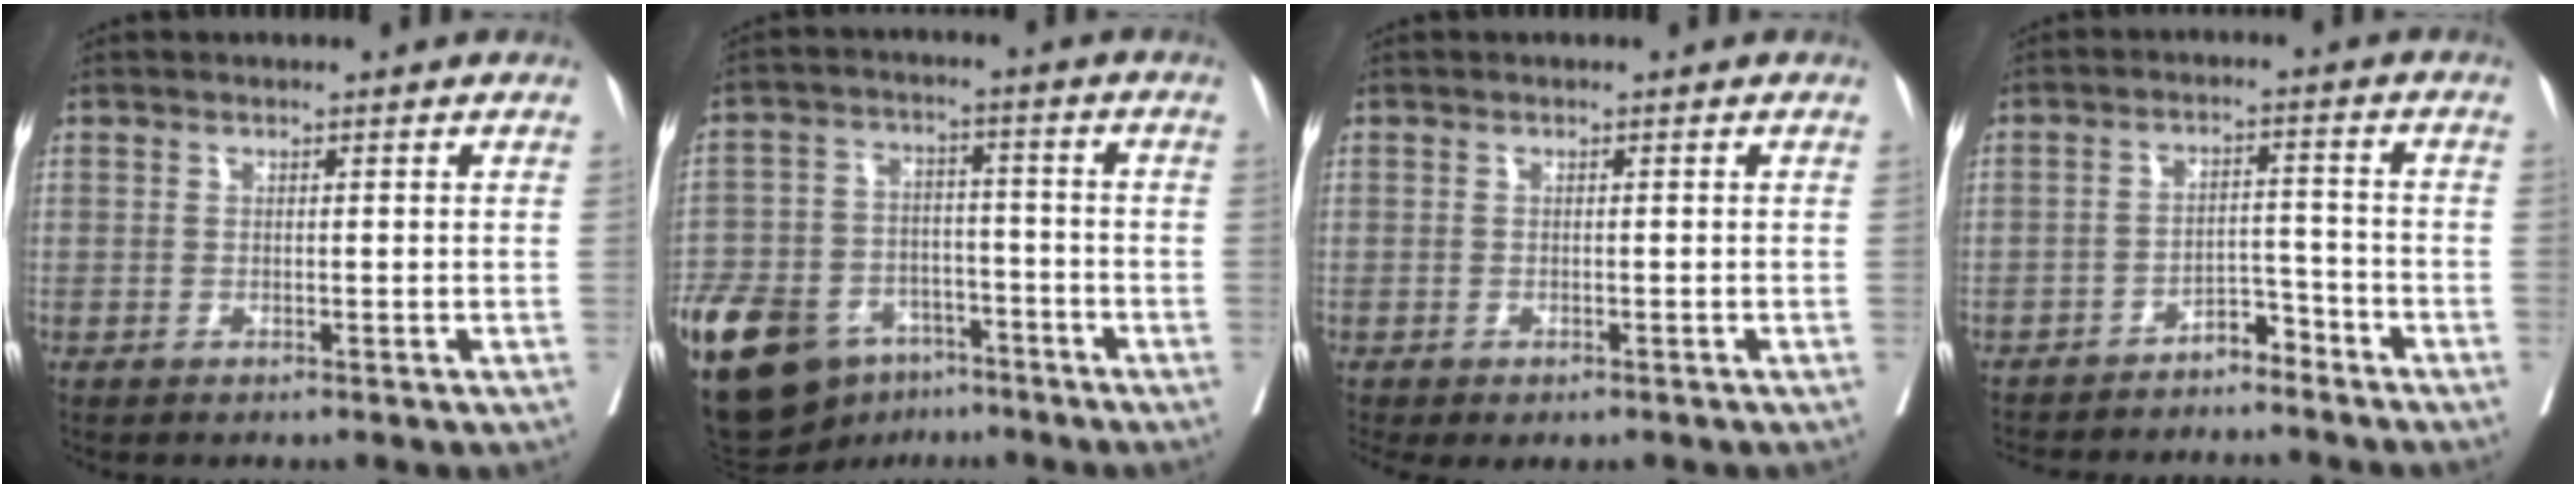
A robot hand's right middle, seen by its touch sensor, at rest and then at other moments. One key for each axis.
{"total": 19.5, "fx": -11.8, "fy": 11.5, "fz": 10.4, "tx": -0.241, "ty": 0.002, "tz": -0.199}
{"total": 2.9, "fx": -2.0, "fy": 1.7, "fz": 1.2, "tx": -0.011, "ty": -0.003, "tz": -0.031}
{"total": 9.1, "fx": -8.1, "fy": 3.1, "fz": 2.6, "tx": -0.024, "ty": 0.019, "tz": -0.121}